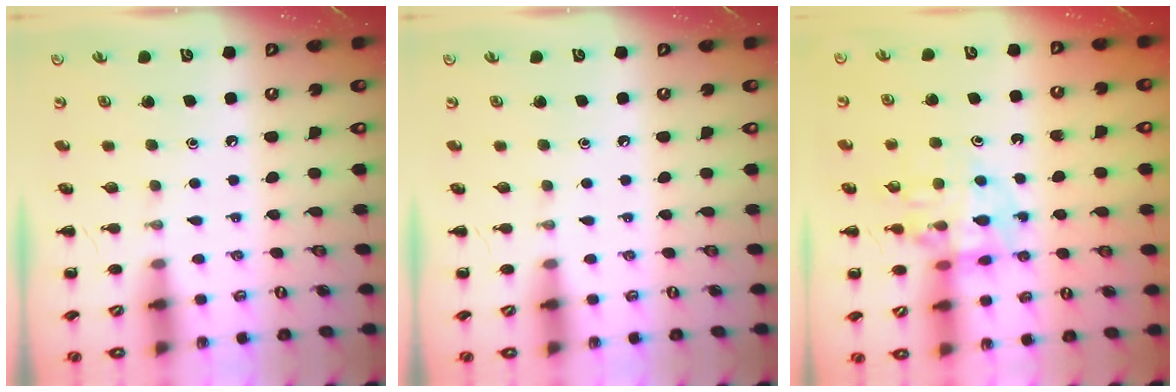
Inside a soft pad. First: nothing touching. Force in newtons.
{"total": 0.0}
{"total": 11.4, "press": 11.1, "slide": 2.5}